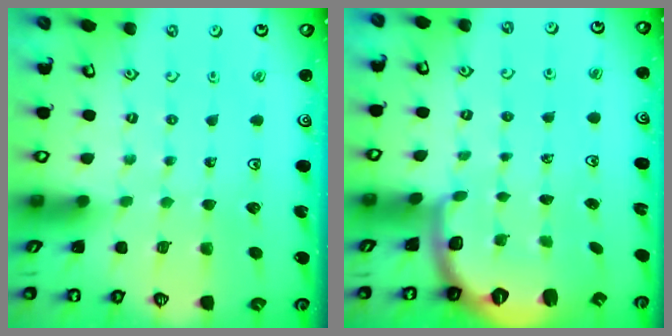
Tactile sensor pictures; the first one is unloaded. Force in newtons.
{"total": 2.7, "press": 1.6, "slide": 2.1}